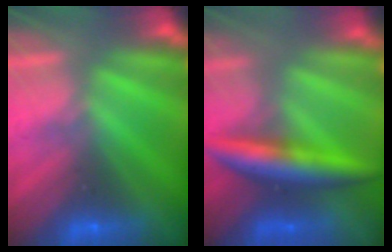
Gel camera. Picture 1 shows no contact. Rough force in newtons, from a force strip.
{"total": 9.6}